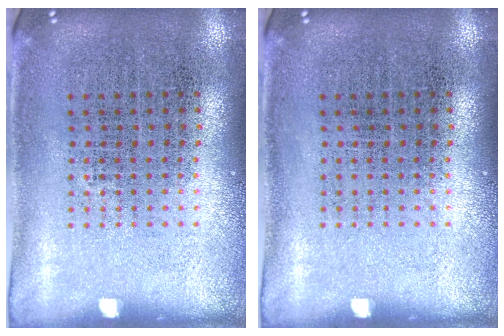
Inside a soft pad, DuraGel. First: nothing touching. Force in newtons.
{"total": 0.0}